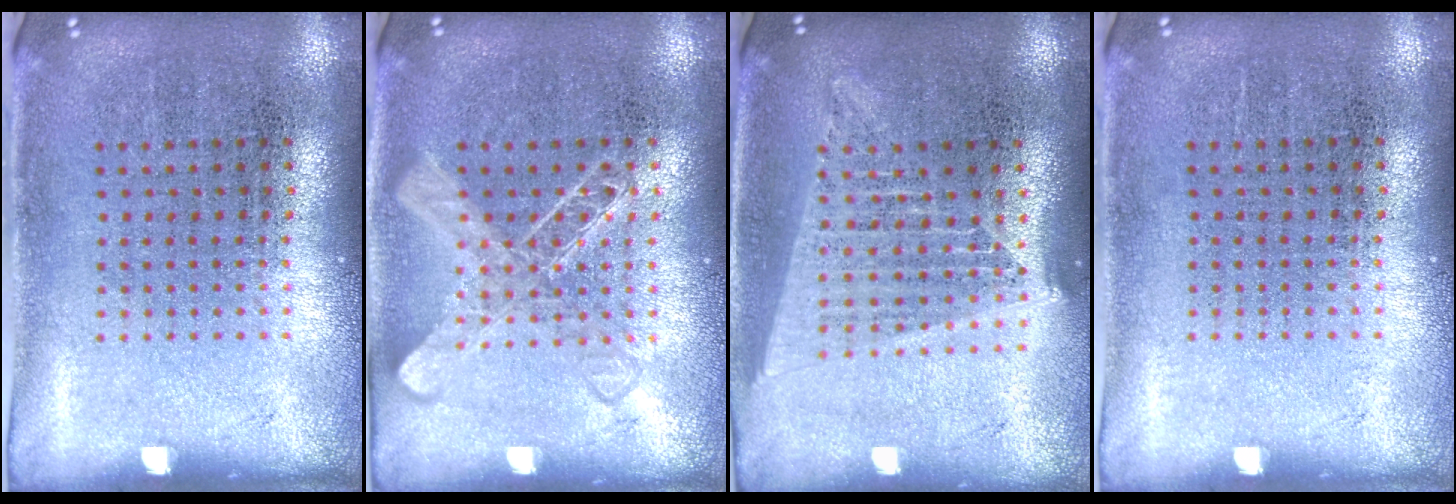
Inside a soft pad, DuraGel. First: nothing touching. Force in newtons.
{"total": 2.3, "press": 2.3, "slide": 0.4}
{"total": 1.7, "press": 1.5, "slide": 0.8}
{"total": 0.0}